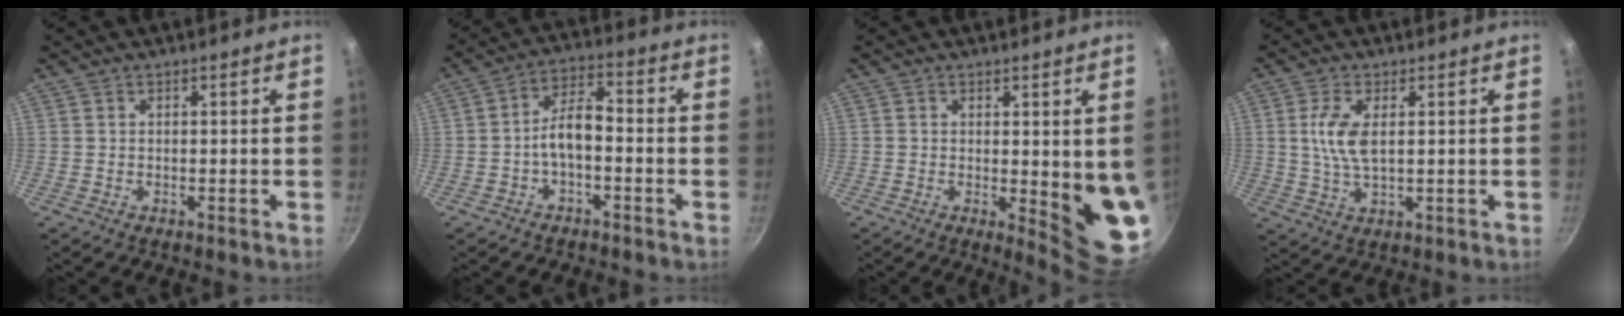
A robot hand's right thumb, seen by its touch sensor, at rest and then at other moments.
{"total": 6.4, "force": [-2.2, 2.9, 5.2], "torque": [-0.093, 0.040, -0.043]}
{"total": 9.0, "force": [0.0, 2.7, 8.6], "torque": [-0.091, -0.026, 0.005]}
{"total": 6.9, "force": [1.3, 3.2, 5.9], "torque": [-0.121, 0.000, 0.025]}